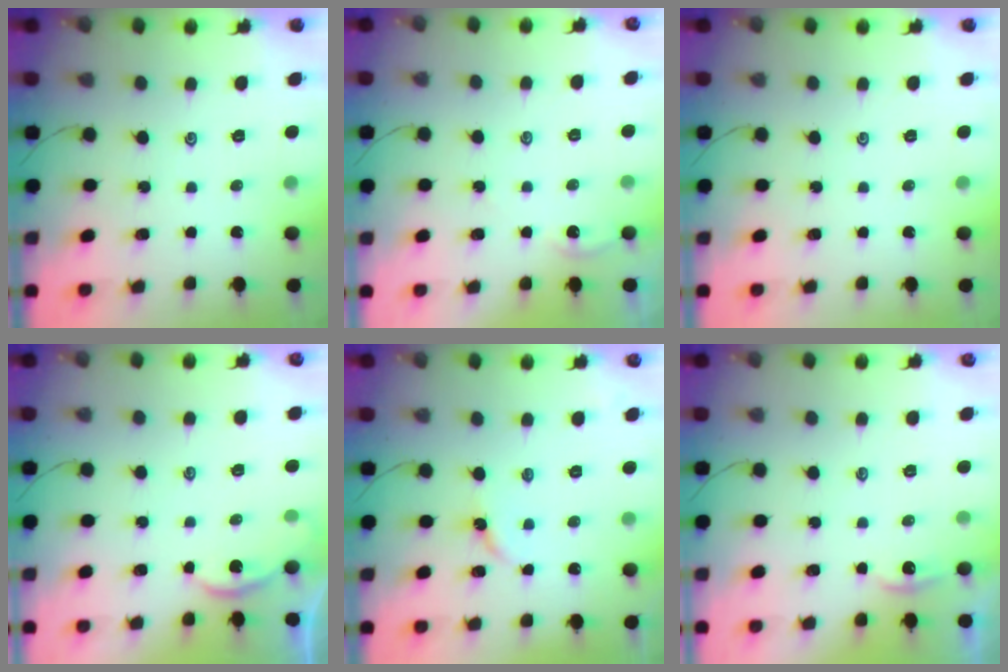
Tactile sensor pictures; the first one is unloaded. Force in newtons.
{"total": 1.0, "press": 1.0, "slide": 0.2}
{"total": 0.0}
{"total": 1.2, "press": 1.1, "slide": 0.1}
{"total": 2.9, "press": 2.9, "slide": 0.4}
{"total": 2.0, "press": 2.0, "slide": 0.1}